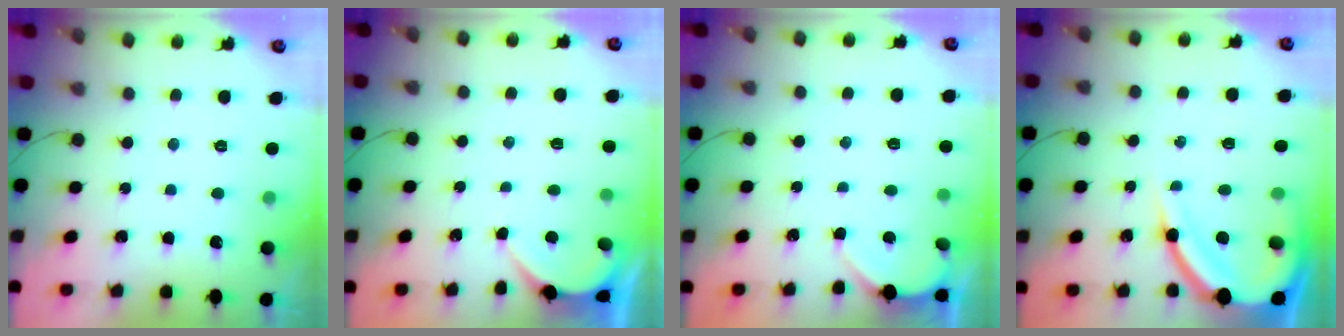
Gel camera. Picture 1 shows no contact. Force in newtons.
{"total": 1.4, "press": 1.4, "slide": 0.2}
{"total": 2.0, "press": 2.0, "slide": 0.2}
{"total": 12.2, "press": 12.1, "slide": 1.3}